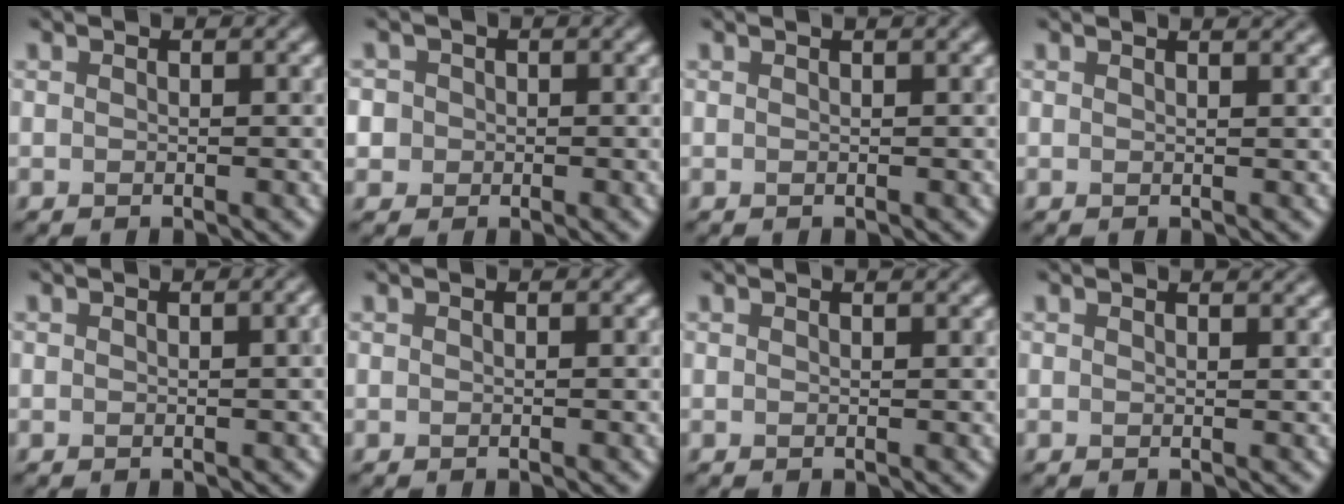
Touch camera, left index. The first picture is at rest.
{"total": 3.3, "force": [0.1, 3.2, 1.0], "torque": [0.001, 0.028, -0.027]}
{"total": 0.6, "force": [0.3, 0.0, 0.5], "torque": [-0.006, -0.002, 0.005]}
{"total": 2.0, "force": [1.4, 0.6, 1.2], "torque": [-0.005, 0.005, -0.002]}
{"total": 1.5, "force": [0.1, 0.8, 1.3], "torque": [-0.004, -0.002, 0.003]}
{"total": 0.0}
{"total": 0.7, "force": [0.6, 0.1, 0.4], "torque": [-0.005, -0.001, 0.002]}
{"total": 1.5, "force": [1.2, 0.4, 0.8], "torque": [-0.003, 0.002, 0.000]}